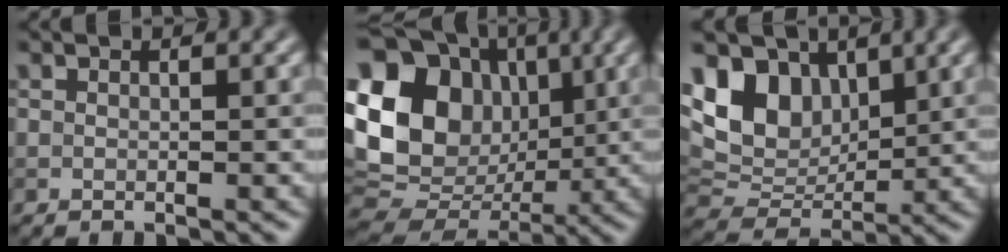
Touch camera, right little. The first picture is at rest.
{"total": 18.3, "force": [3.0, 15.1, 9.8], "torque": [-0.222, 0.023, 0.056]}
{"total": 8.4, "force": [3.1, 5.8, 5.3], "torque": [-0.115, -0.003, 0.055]}